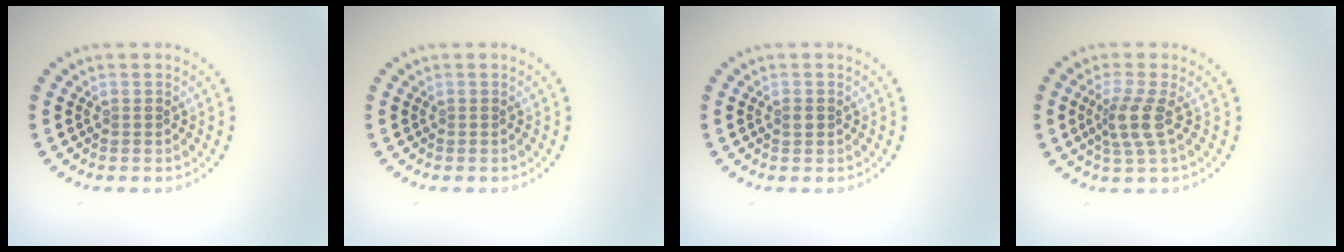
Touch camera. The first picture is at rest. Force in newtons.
{"total": 0.0}
{"total": 0.9, "press": 0.9, "slide": 0.0}
{"total": 2.9, "press": 2.2, "slide": 1.8}